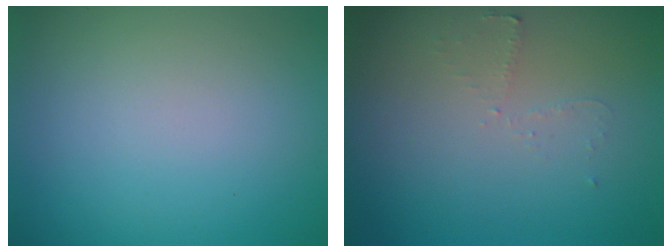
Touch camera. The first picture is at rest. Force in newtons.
{"total": 1.2, "press": 1.1, "slide": 0.3}